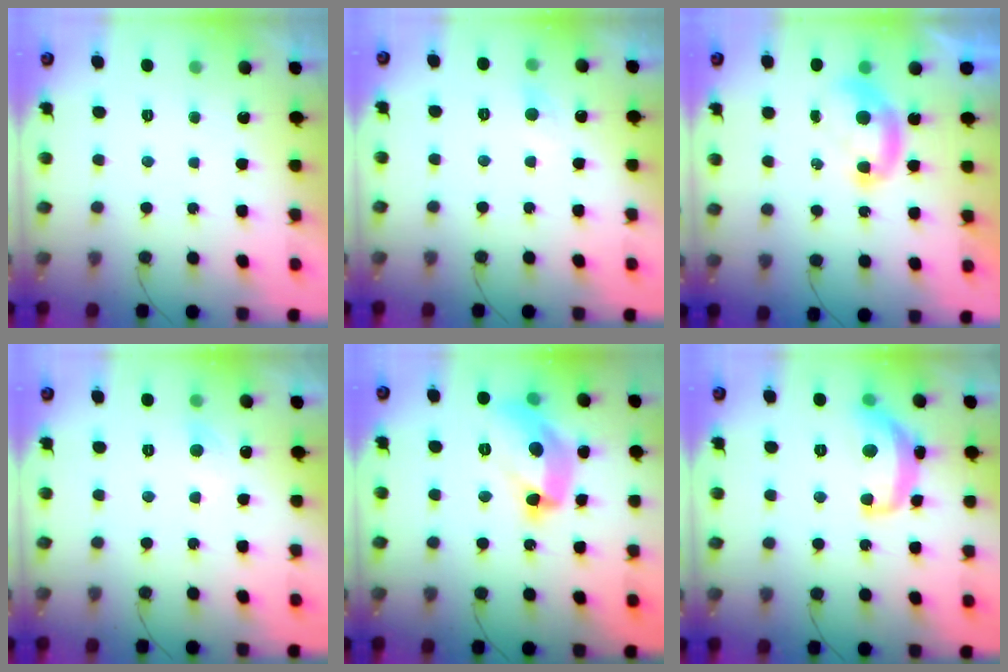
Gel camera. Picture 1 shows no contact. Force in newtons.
{"total": 5.3, "press": 5.2, "slide": 0.7}
{"total": 7.2, "press": 7.2, "slide": 0.1}
{"total": 6.1, "press": 6.0, "slide": 0.9}
{"total": 17.0, "press": 16.9, "slide": 1.0}
{"total": 14.2, "press": 14.1, "slide": 1.2}